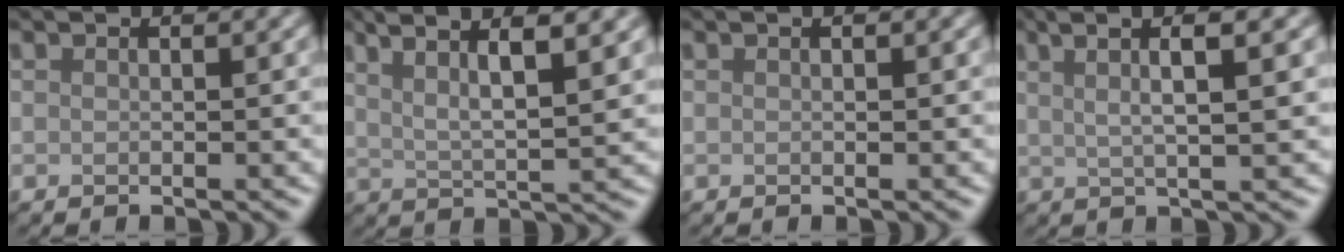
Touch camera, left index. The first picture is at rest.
{"total": 7.2, "force": [4.1, 1.7, 5.7], "torque": [-0.084, 0.022, 0.052]}
{"total": 0.5, "force": [0.2, 0.2, 0.5], "torque": [-0.005, 0.001, 0.003]}
{"total": 5.8, "force": [2.5, 1.2, 5.0], "torque": [-0.069, 0.013, 0.027]}